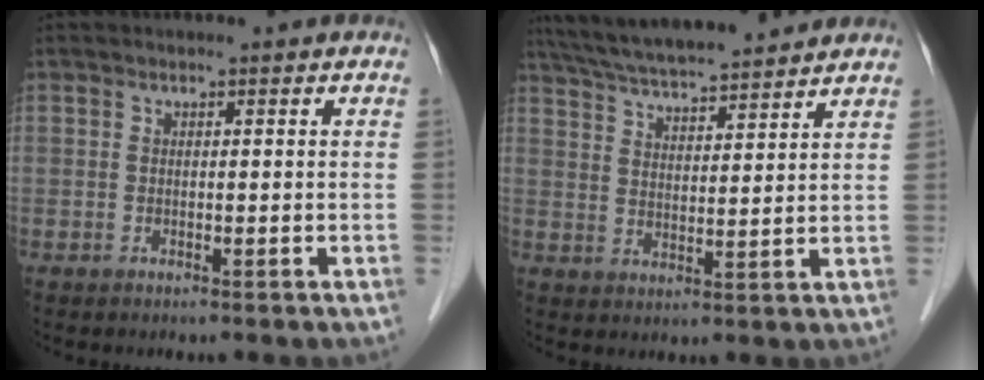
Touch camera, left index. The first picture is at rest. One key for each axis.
{"total": 14.5, "fx": 13.0, "fy": 1.2, "fz": 6.3, "tx": -0.117, "ty": 0.027, "tz": 0.211}